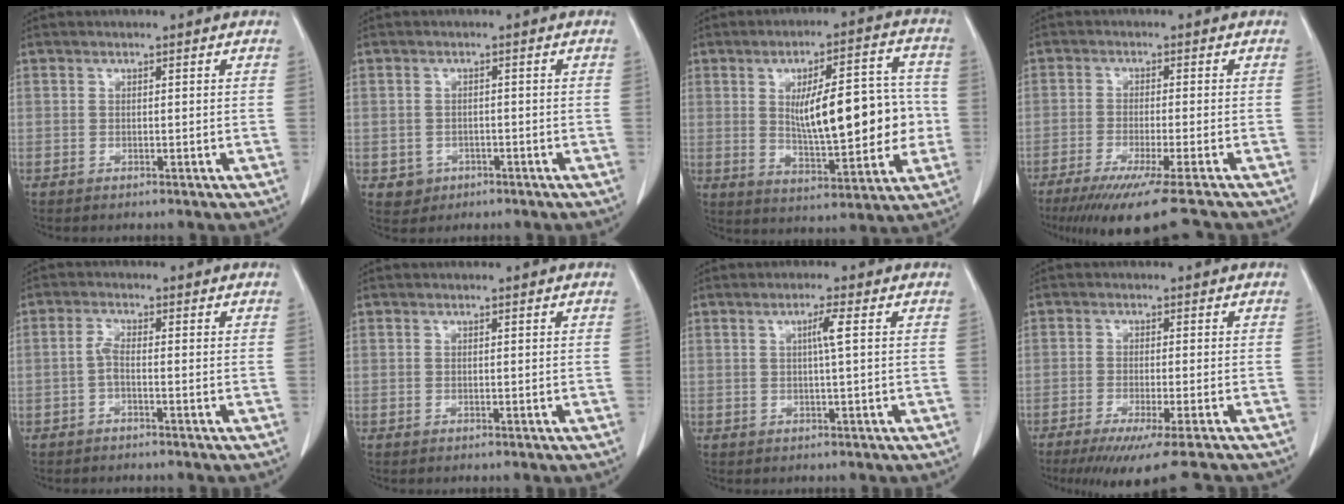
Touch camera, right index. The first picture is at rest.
{"total": 2.8, "force": [-1.1, 2.6, 0.4], "torque": [-0.001, 0.009, -0.010]}
{"total": 15.7, "force": [0.4, 4.7, 15.0], "torque": [-0.224, 0.018, 0.016]}
{"total": 12.8, "force": [-10.2, -0.4, 7.7], "torque": [-0.108, -0.039, -0.159]}
{"total": 1.9, "force": [-0.6, 0.4, 1.7], "torque": [-0.033, 0.004, -0.013]}
{"total": 0.0}
{"total": 2.4, "force": [0.4, -0.5, 2.3], "torque": [-0.042, 0.000, 0.007]}
{"total": 11.5, "force": [-9.6, -0.6, 6.2], "torque": [-0.070, -0.037, -0.143]}